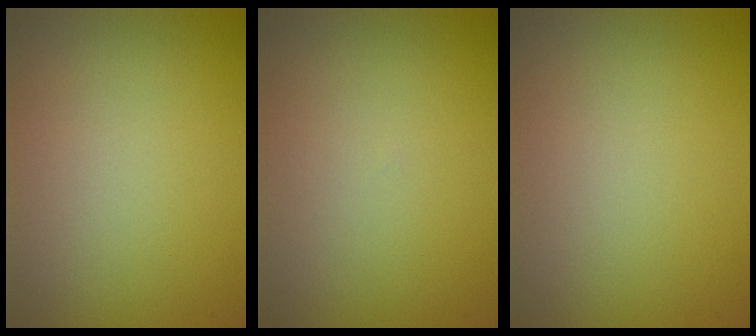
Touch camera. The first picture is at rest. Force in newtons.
{"total": 0.0}
{"total": 0.0}